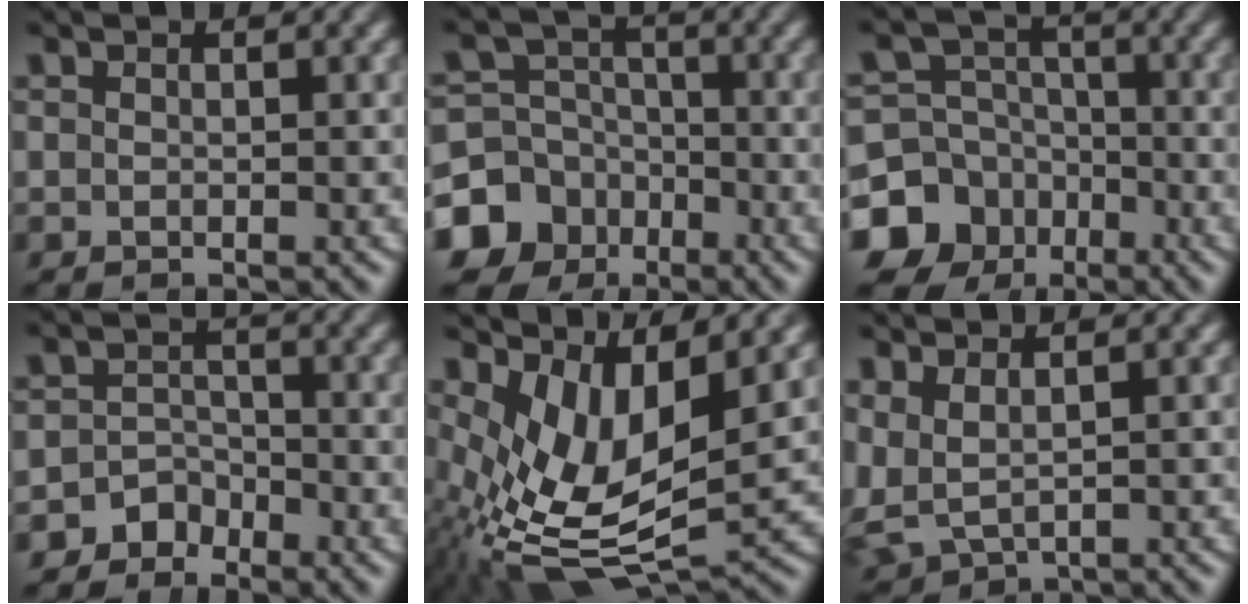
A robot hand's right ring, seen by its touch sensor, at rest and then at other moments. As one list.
[{"total": 11.2, "force": [-4.6, 9.4, 3.9], "torque": [-0.055, -0.047, -0.070]}, {"total": 13.1, "force": [-5.1, 11.1, 4.7], "torque": [-0.067, -0.055, -0.079]}, {"total": 4.1, "force": [-3.2, 2.6, 0.3], "torque": [0.002, -0.007, -0.055]}, {"total": 10.7, "force": [-0.6, 6.8, 8.3], "torque": [-0.179, -0.041, 0.009]}, {"total": 5.5, "force": [0.4, 4.9, 2.3], "torque": [-0.099, -0.030, 0.023]}]